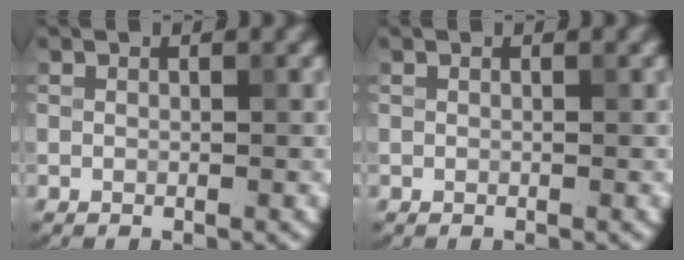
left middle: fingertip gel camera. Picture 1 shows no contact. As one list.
[{"total": 0.0}]